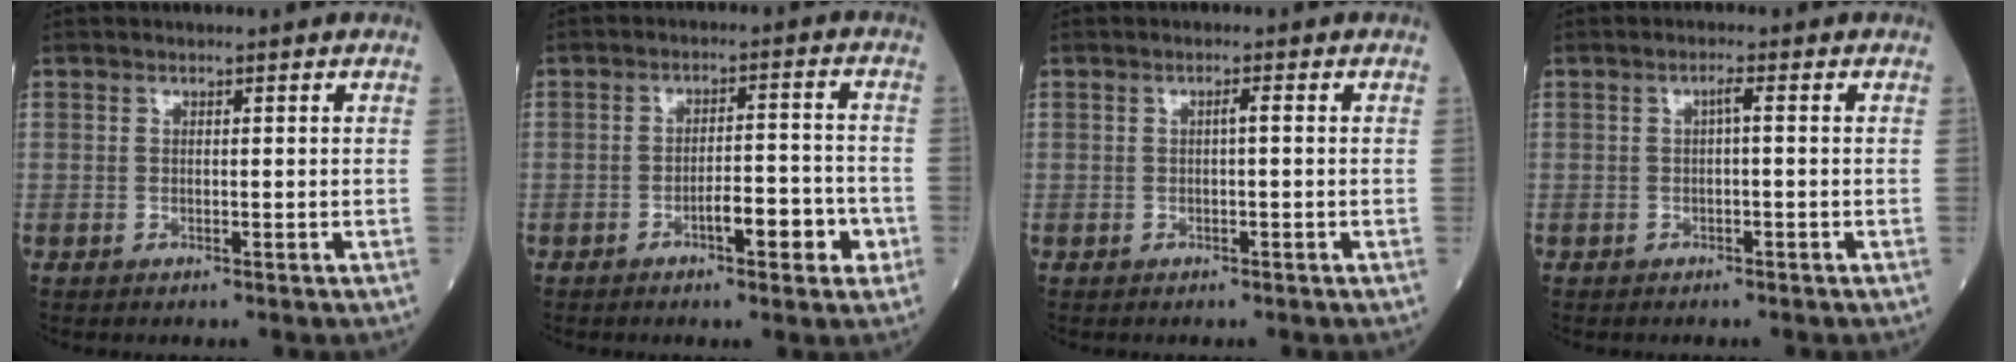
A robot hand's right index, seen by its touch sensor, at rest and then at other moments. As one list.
[{"total": 6.2, "force": [-2.8, 1.7, 5.3], "torque": [-0.072, 0.011, -0.039]}, {"total": 1.0, "force": [0.0, 0.0, 1.0], "torque": [-0.016, 0.003, 0.000]}, {"total": 1.2, "force": [0.1, 0.1, 1.2], "torque": [-0.022, 0.003, 0.000]}]